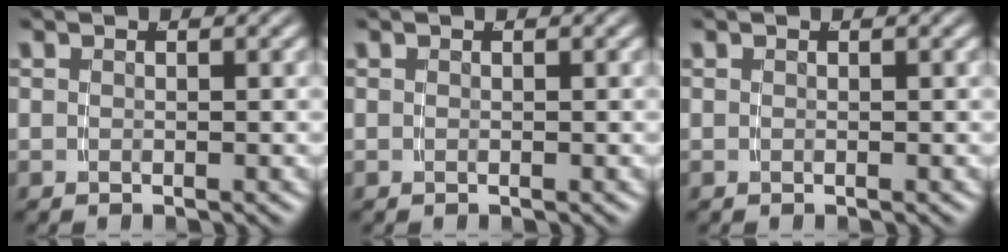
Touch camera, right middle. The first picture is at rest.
{"total": 0.0}
{"total": 0.0}